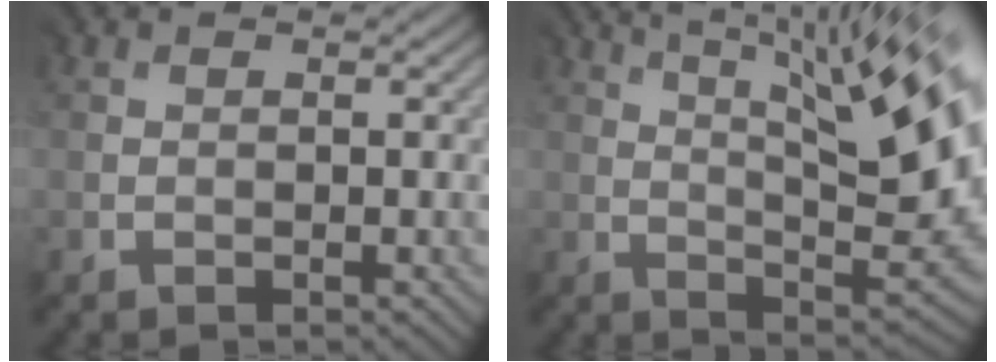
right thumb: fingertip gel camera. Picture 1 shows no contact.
{"total": 14.4, "force": [4.8, 3.8, 13.0], "torque": [-0.183, 0.029, 0.082]}